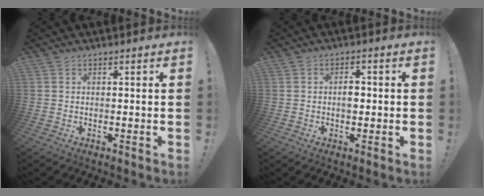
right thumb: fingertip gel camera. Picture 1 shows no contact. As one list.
[{"total": 4.1, "force": [-0.4, 3.1, 2.6], "torque": [-0.036, 0.007, -0.010]}]